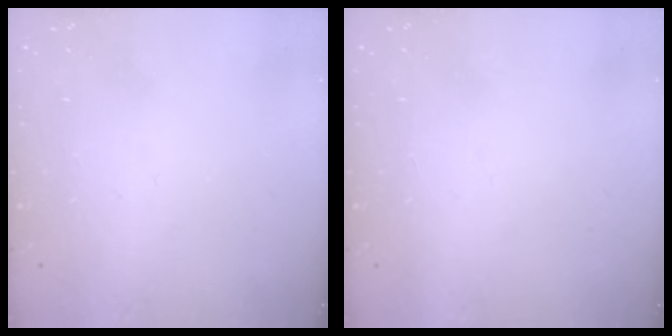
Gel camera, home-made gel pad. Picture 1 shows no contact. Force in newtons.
{"total": 1.5, "press": 1.5, "slide": 0.1}